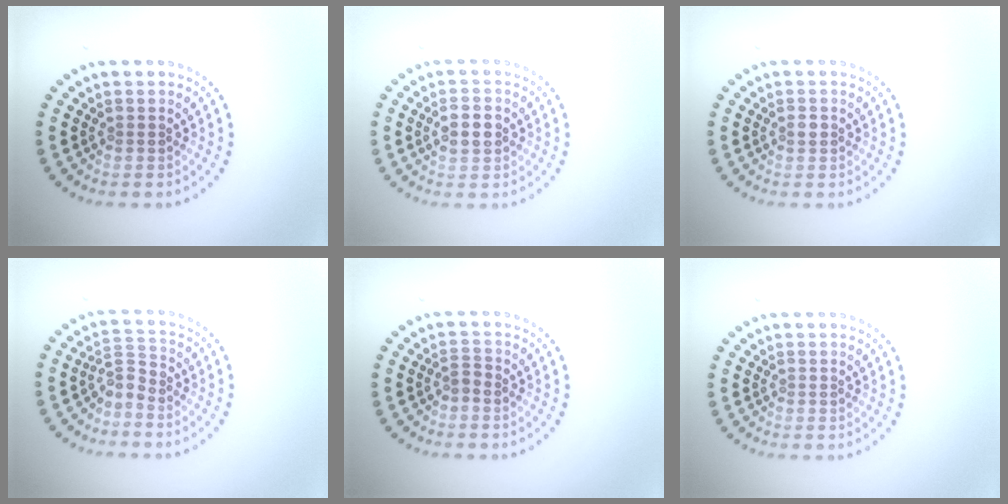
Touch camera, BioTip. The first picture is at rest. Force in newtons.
{"total": 2.6, "press": 2.6, "slide": 0.1}
{"total": 1.0, "press": 1.0, "slide": 0.1}
{"total": 2.2, "press": 1.5, "slide": 1.6}
{"total": 0.9, "press": 0.7, "slide": 0.5}
{"total": 0.0}